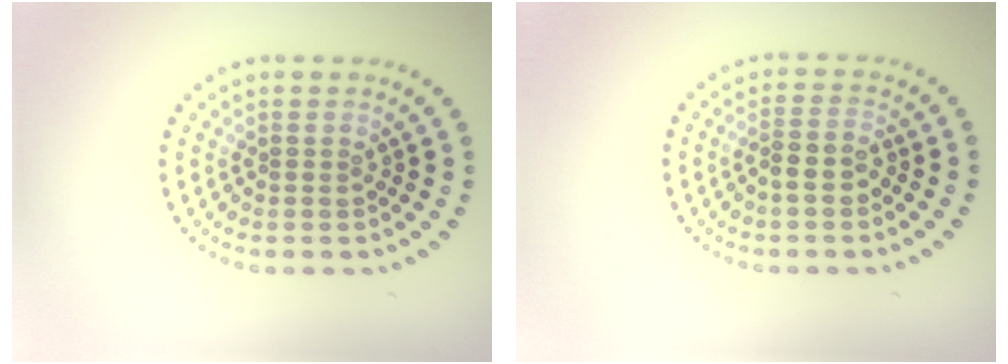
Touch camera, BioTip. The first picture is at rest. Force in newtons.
{"total": 2.2, "press": 2.1, "slide": 0.7}